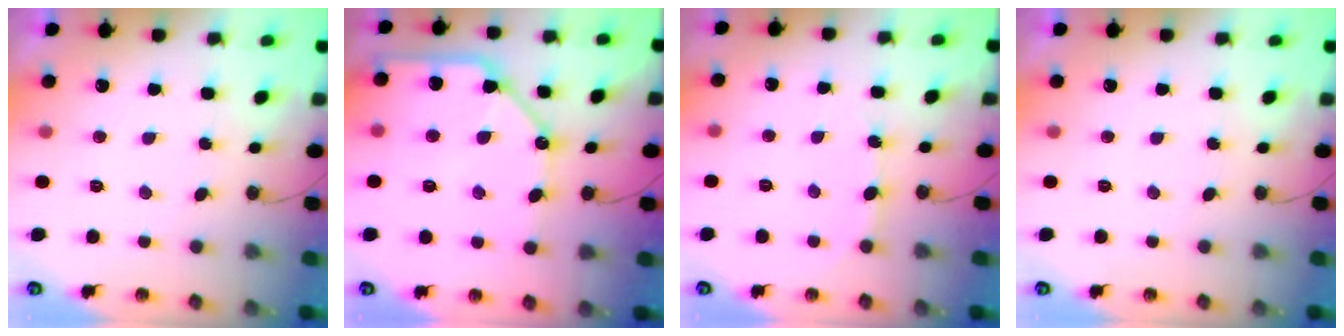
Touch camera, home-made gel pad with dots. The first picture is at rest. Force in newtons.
{"total": 14.4, "press": 14.3, "slide": 1.9}
{"total": 4.1, "press": 4.1, "slide": 0.2}
{"total": 0.0}